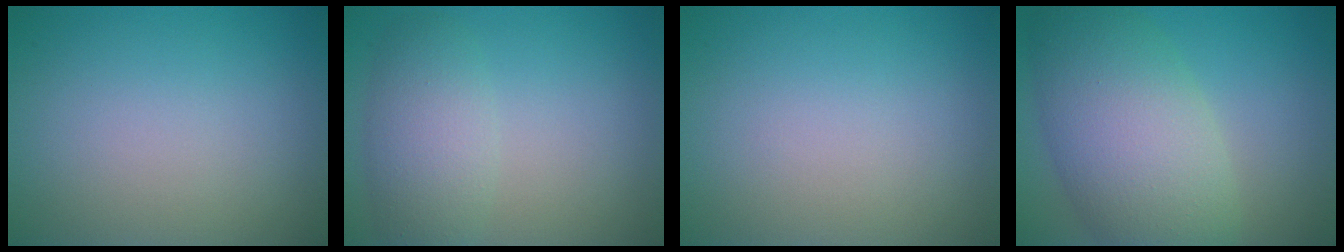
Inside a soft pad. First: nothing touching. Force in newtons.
{"total": 3.8, "press": 3.8, "slide": 0.2}
{"total": 0.0}
{"total": 9.3, "press": 9.3, "slide": 0.5}